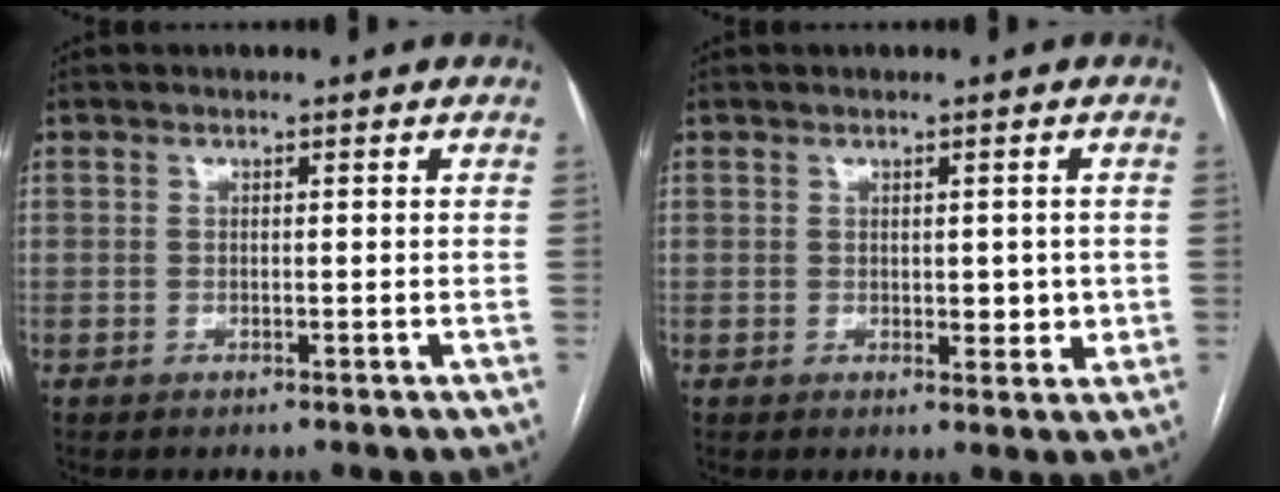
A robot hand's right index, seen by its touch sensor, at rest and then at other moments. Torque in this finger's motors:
{"motor_torque": [-0.34, 0.72, 0.12, 0.04]}